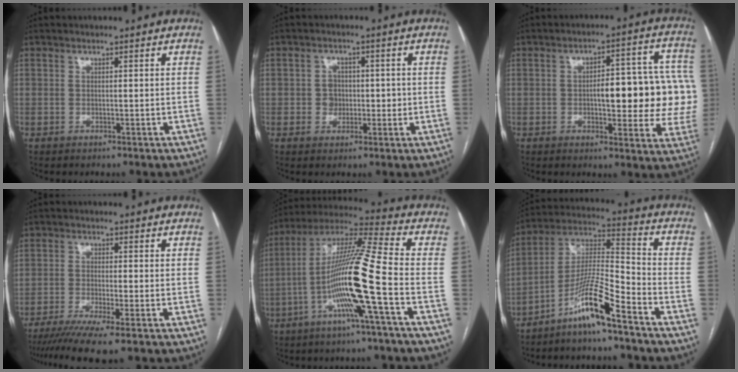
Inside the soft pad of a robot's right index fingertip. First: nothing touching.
{"total": 3.3, "force": [-0.3, 3.0, 1.4], "torque": [-0.013, 0.013, -0.002]}
{"total": 16.0, "force": [-0.4, 5.9, 14.8], "torque": [-0.158, 0.034, 0.001]}
{"total": 8.7, "force": [-6.4, -0.6, 5.8], "torque": [-0.090, -0.019, -0.104]}
{"total": 15.5, "force": [-4.6, -1.5, 14.7], "torque": [-0.281, 0.002, -0.097]}
{"total": 11.2, "force": [-7.7, 0.2, 8.1], "torque": [-0.165, 0.002, -0.147]}